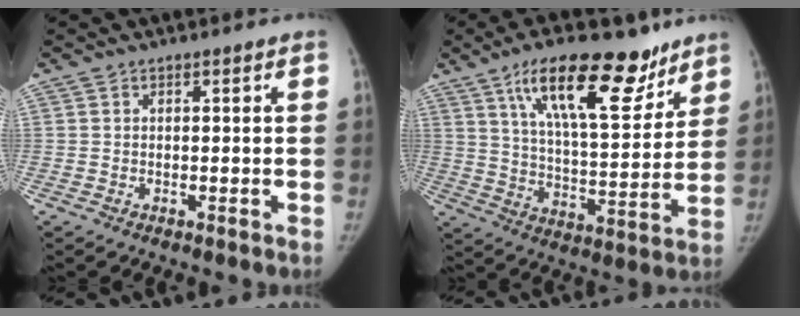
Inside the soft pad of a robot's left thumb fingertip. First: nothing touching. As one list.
[{"total": 20.4, "force": [12.6, 7.7, 14.1], "torque": [-0.186, -0.055, 0.210]}]